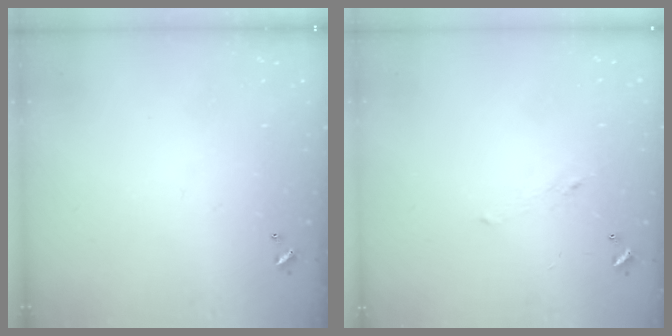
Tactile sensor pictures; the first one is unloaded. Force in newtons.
{"total": 1.1, "press": 0.9, "slide": 0.6}